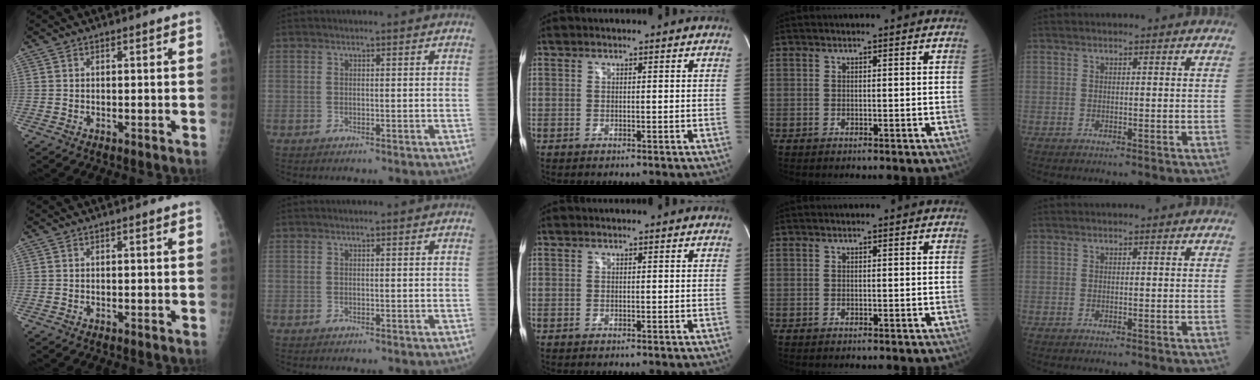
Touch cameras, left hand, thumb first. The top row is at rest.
{}